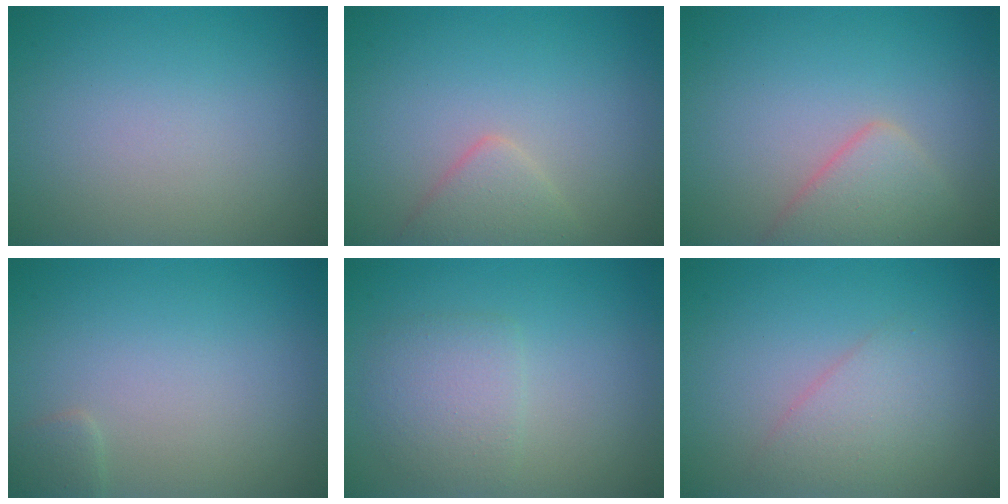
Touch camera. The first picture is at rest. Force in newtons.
{"total": 2.2, "press": 2.2, "slide": 0.1}
{"total": 3.1, "press": 3.1, "slide": 0.0}
{"total": 1.0, "press": 1.0, "slide": 0.1}
{"total": 2.8, "press": 2.8, "slide": 0.1}
{"total": 2.3, "press": 2.3, "slide": 0.2}